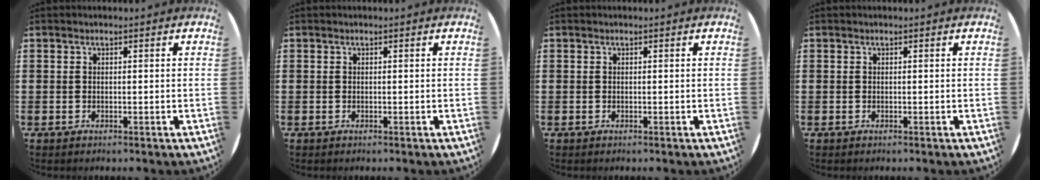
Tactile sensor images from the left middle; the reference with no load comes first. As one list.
[{"total": 0.0}, {"total": 0.0}, {"total": 0.0}]